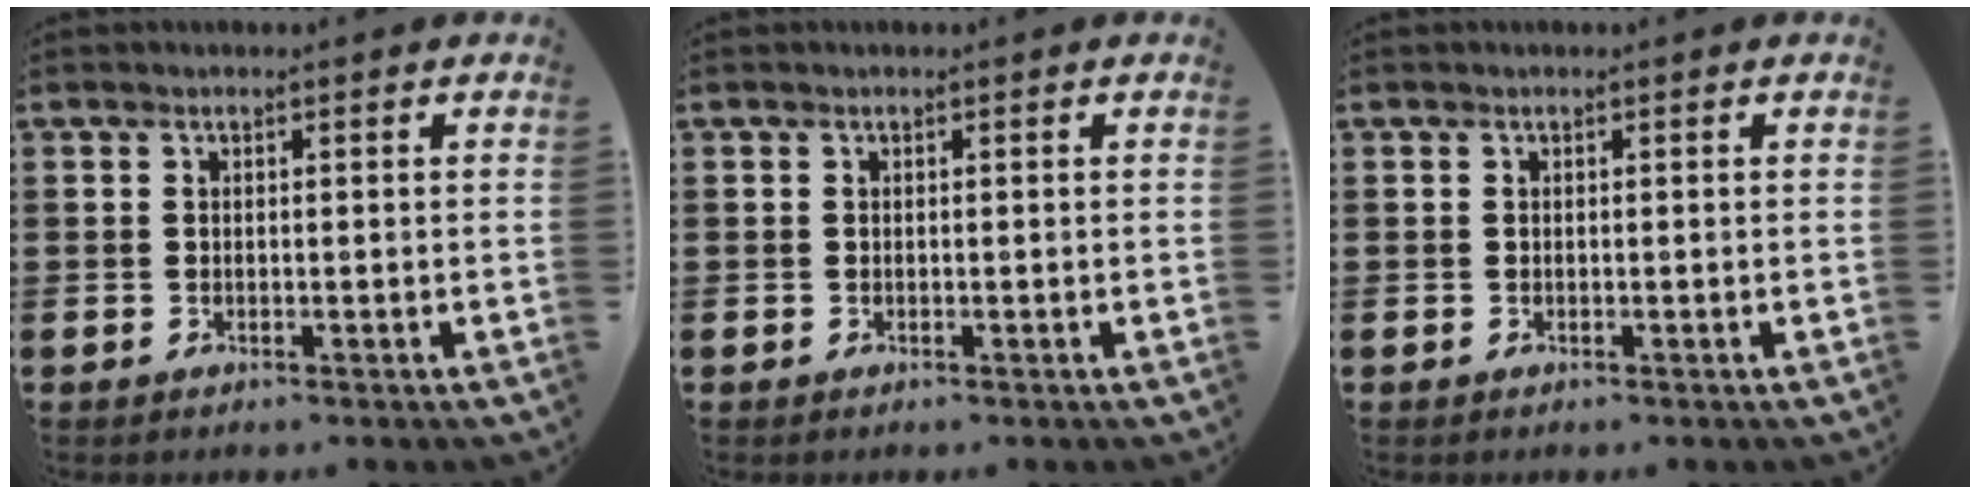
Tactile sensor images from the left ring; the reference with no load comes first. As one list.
[{"total": 0.0}, {"total": 0.0}]